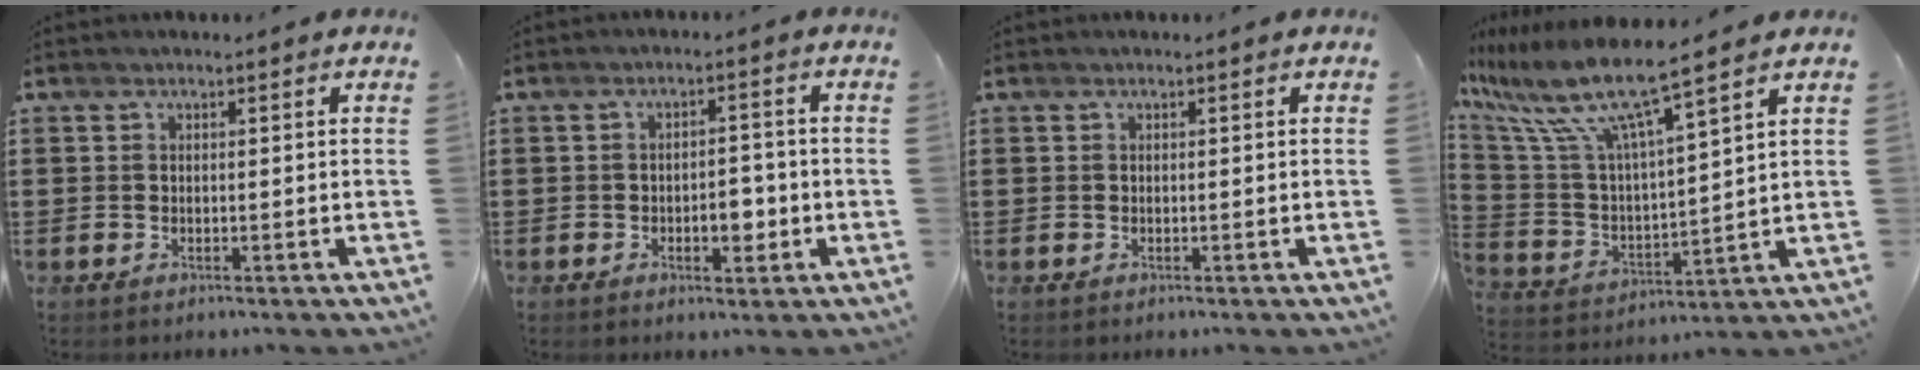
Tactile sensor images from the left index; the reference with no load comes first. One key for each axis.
{"total": 4.4, "fx": -1.3, "fy": 2.3, "fz": 3.5, "tx": -0.056, "ty": 0.002, "tz": -0.025}
{"total": 0.0}
{"total": 10.2, "fx": 8.0, "fy": 0.5, "fz": 6.2, "tx": -0.161, "ty": -0.054, "tz": 0.131}